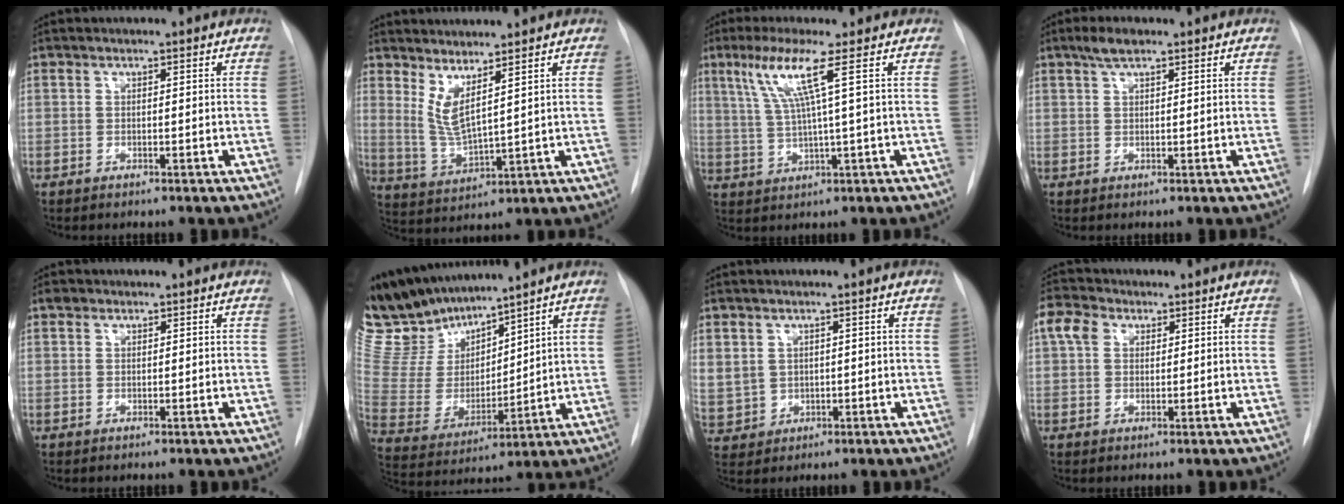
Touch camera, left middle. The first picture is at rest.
{"total": 5.4, "force": [3.0, 0.3, 4.4], "torque": [-0.096, -0.023, 0.071]}
{"total": 7.1, "force": [2.9, -1.4, 6.4], "torque": [-0.133, 0.005, 0.063]}
{"total": 2.8, "force": [2.0, 0.7, 1.8], "torque": [-0.040, 0.008, 0.038]}
{"total": 0.9, "force": [0.7, 0.7, 0.1], "torque": [-0.001, 0.008, 0.008]}
{"total": 15.0, "force": [13.7, 4.1, 4.7], "torque": [-0.112, 0.005, 0.281]}
{"total": 11.2, "force": [1.0, 10.5, 3.9], "torque": [-0.150, 0.017, 0.045]}
{"total": 4.3, "force": [1.8, 3.2, 2.2], "torque": [-0.056, 0.019, 0.035]}